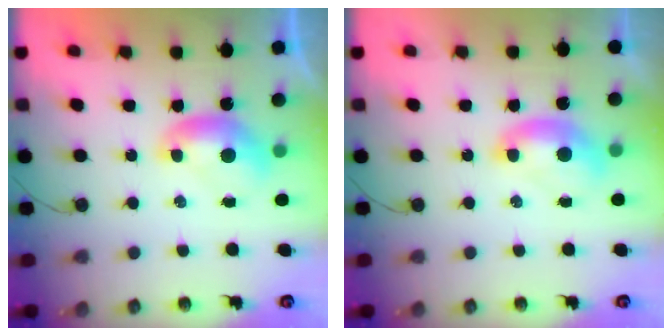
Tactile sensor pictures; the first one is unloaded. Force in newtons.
{"total": 1.7, "press": 1.6, "slide": 0.3}